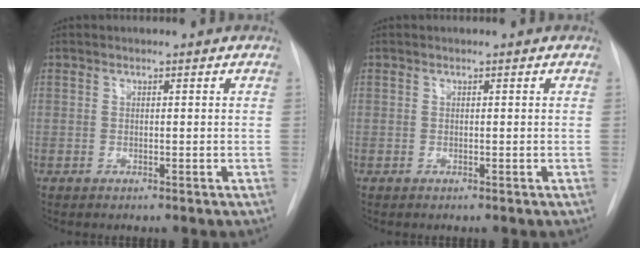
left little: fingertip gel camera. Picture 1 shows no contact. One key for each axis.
{"total": 0.0}